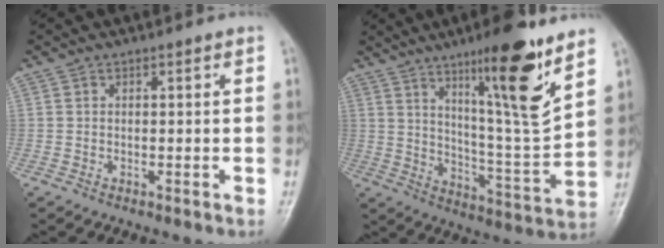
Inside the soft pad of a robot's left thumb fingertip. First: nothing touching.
{"total": 17.9, "force": [10.7, 2.2, 14.2], "torque": [-0.201, -0.071, 0.176]}